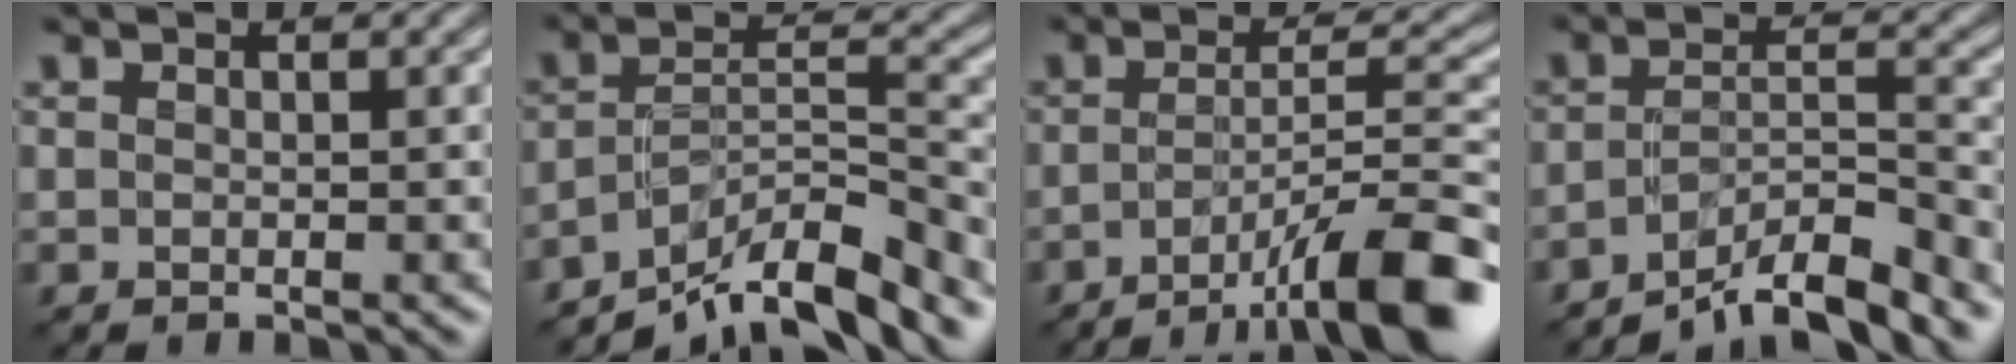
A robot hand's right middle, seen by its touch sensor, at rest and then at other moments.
{"total": 9.1, "force": [-7.1, 2.0, 5.3], "torque": [-0.075, 0.006, -0.129]}
{"total": 10.2, "force": [-5.6, 2.1, 8.2], "torque": [-0.104, 0.009, -0.092]}
{"total": 6.5, "force": [-5.2, 1.3, 3.7], "torque": [-0.054, 0.003, -0.088]}